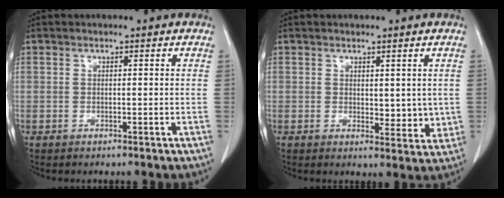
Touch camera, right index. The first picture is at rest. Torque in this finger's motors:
{"motor_torque": [0.03, 0.20, 0.17, 0.02]}